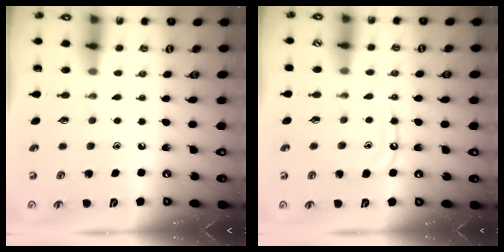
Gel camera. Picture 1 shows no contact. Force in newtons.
{"total": 9.2, "press": 9.2, "slide": 0.8}